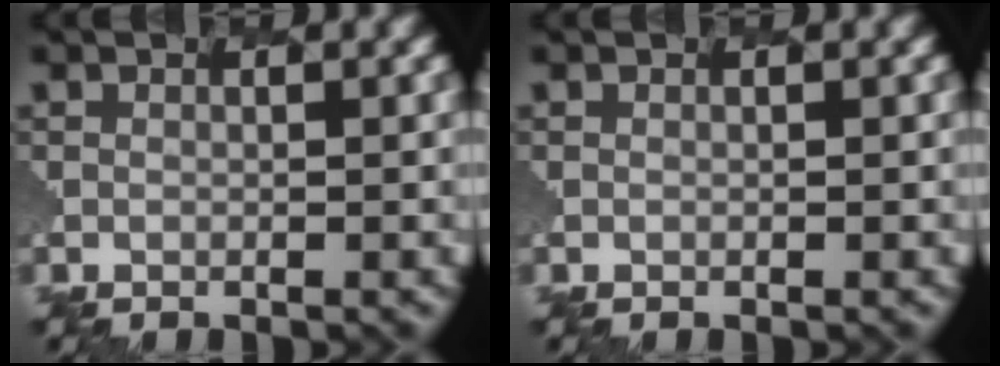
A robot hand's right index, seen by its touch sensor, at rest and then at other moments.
{"total": 0.0}